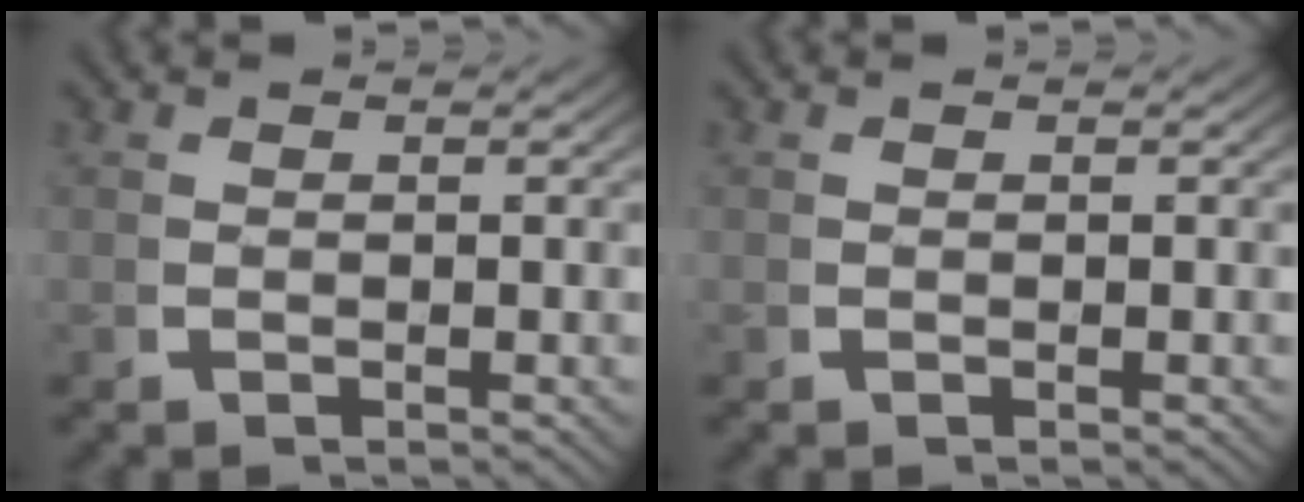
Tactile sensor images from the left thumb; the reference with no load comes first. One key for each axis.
{"total": 0.0}